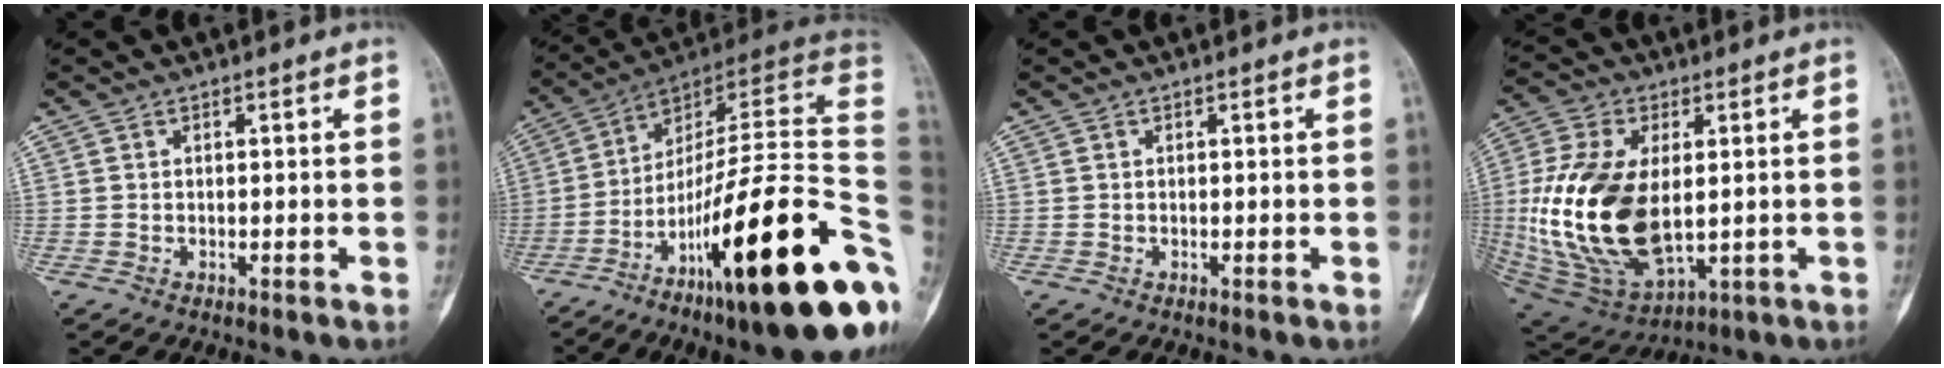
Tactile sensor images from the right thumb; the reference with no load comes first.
{"total": 31.4, "force": [-9.8, 5.9, 29.3], "torque": [-0.360, 0.079, -0.153]}
{"total": 0.0}
{"total": 22.6, "force": [0.4, 12.7, 18.7], "torque": [-0.384, -0.018, 0.025]}